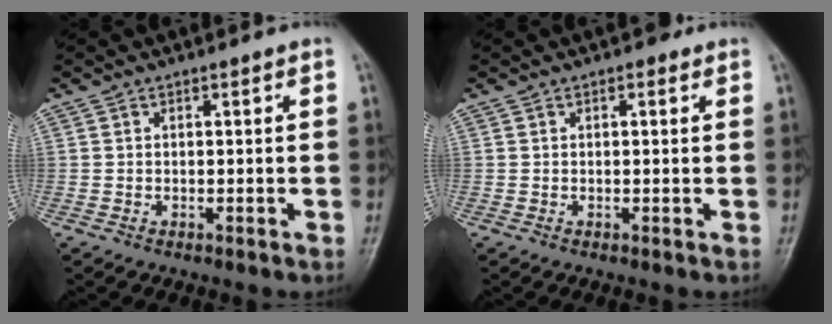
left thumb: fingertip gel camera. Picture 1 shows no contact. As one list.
[{"total": 1.4, "force": [0.7, 0.7, 1.0], "torque": [-0.009, 0.000, 0.005]}]